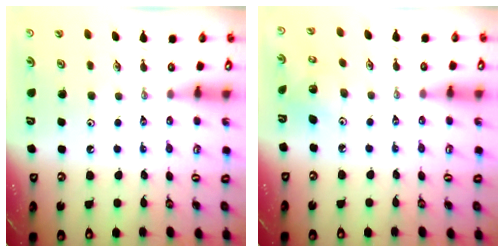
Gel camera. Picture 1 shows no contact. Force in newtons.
{"total": 2.9, "press": 2.9, "slide": 0.2}